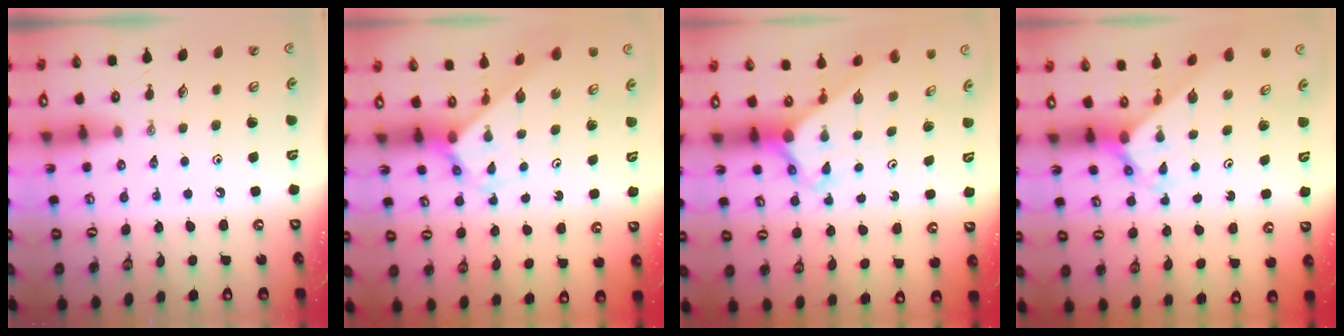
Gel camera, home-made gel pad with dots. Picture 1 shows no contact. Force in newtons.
{"total": 2.7, "press": 2.7, "slide": 0.2}
{"total": 2.8, "press": 2.8, "slide": 0.2}
{"total": 2.4, "press": 2.4, "slide": 0.2}